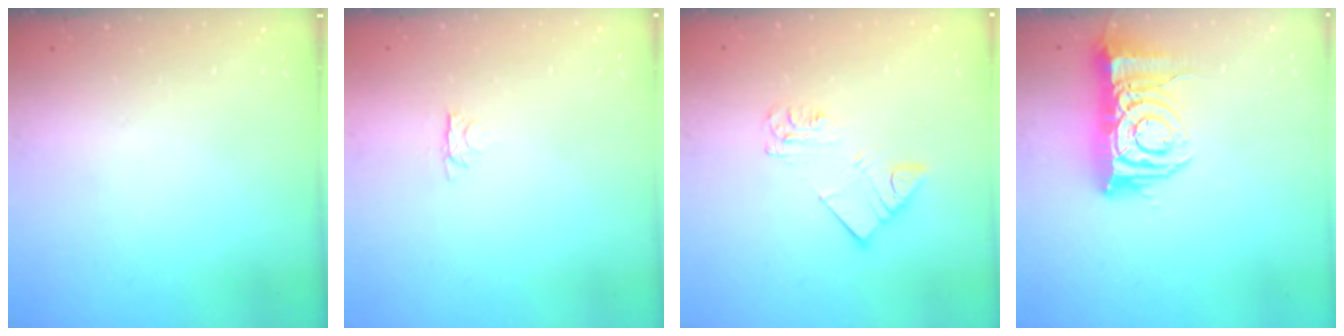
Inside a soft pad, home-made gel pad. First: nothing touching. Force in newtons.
{"total": 2.8, "press": 2.7, "slide": 0.4}
{"total": 5.9, "press": 5.9, "slide": 0.4}
{"total": 11.3, "press": 11.2, "slide": 1.4}